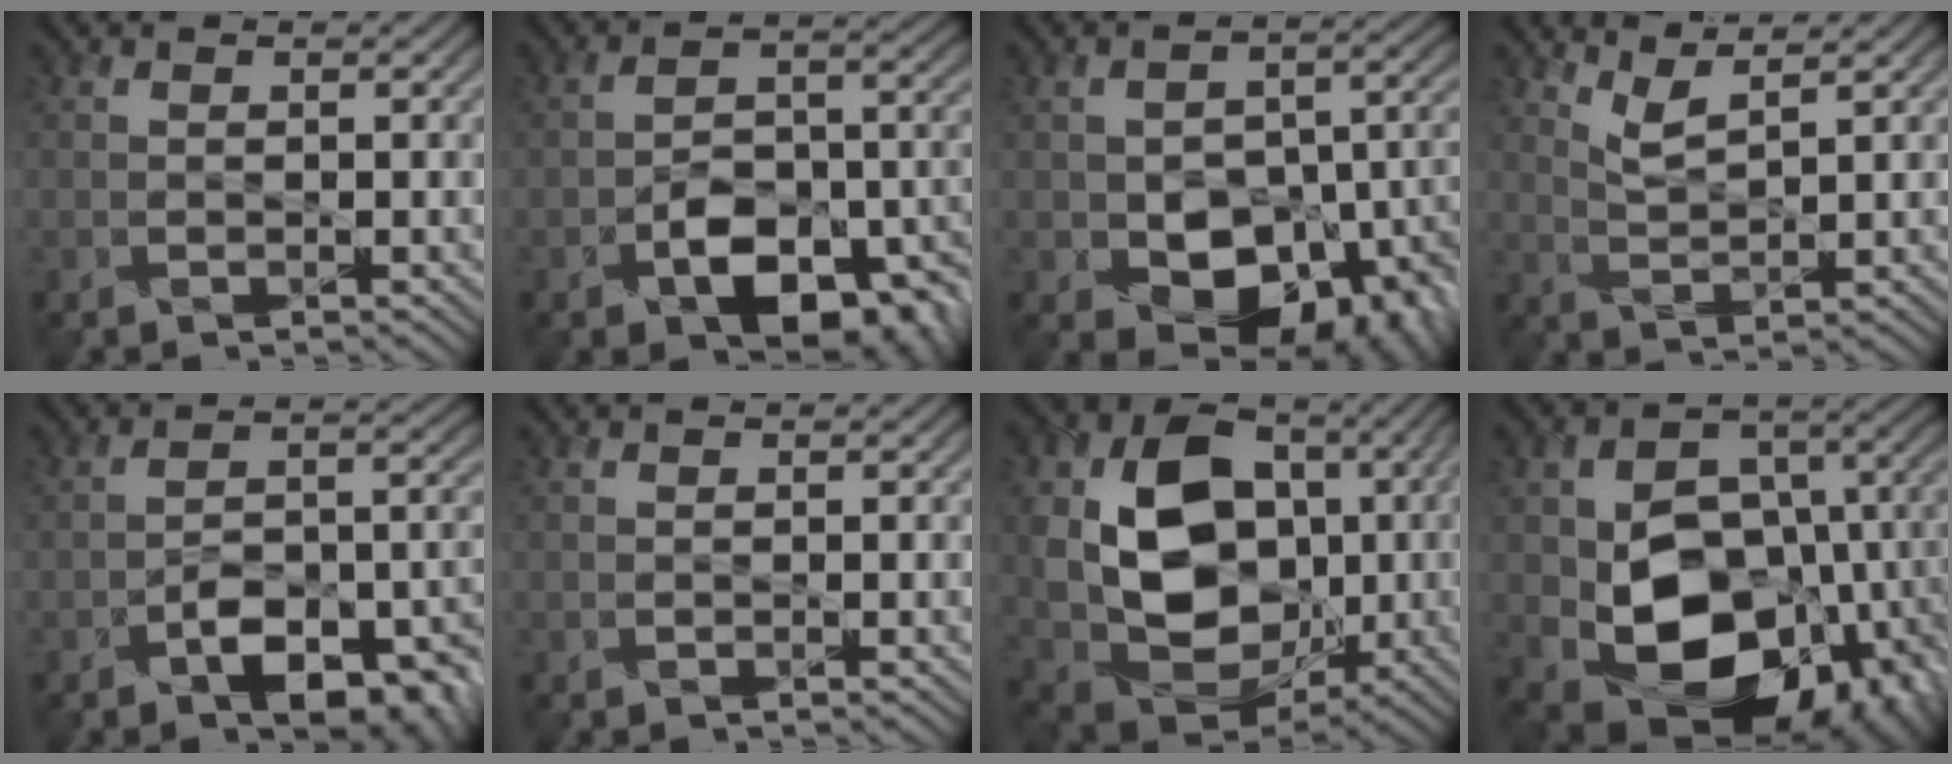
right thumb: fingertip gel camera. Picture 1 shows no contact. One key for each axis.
{"total": 10.6, "fx": -5.4, "fy": 5.9, "fz": 7.0, "tx": -0.113, "ty": -0.013, "tz": -0.092}
{"total": 14.3, "fx": -5.4, "fy": 9.0, "fz": 9.7, "tx": -0.147, "ty": -0.025, "tz": -0.081}
{"total": 3.7, "fx": 3.0, "fy": 0.5, "fz": 2.1, "tx": -0.048, "ty": 0.003, "tz": 0.067}
{"total": 9.6, "fx": -5.0, "fy": 4.7, "fz": 6.7, "tx": -0.099, "ty": -0.005, "tz": -0.090}
{"total": 0.0}
{"total": 13.7, "fx": 0.5, "fy": 10.2, "fz": 9.2, "tx": -0.188, "ty": -0.009, "tz": 0.017}
{"total": 16.2, "fx": -4.5, "fy": 11.7, "fz": 10.3, "tx": -0.169, "ty": -0.044, "tz": -0.061}